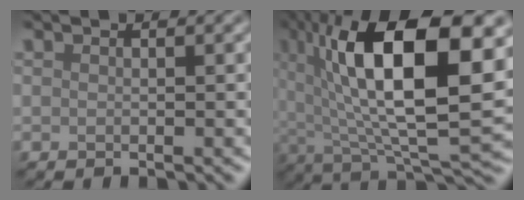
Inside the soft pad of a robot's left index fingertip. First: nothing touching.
{"total": 15.9, "force": [4.5, 5.5, 14.2], "torque": [-0.228, 0.007, 0.068]}